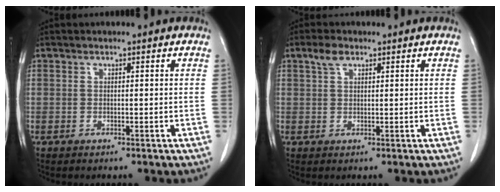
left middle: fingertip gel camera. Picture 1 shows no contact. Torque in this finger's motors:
{"motor_torque": [0.24, -0.12, -0.15, -0.02]}